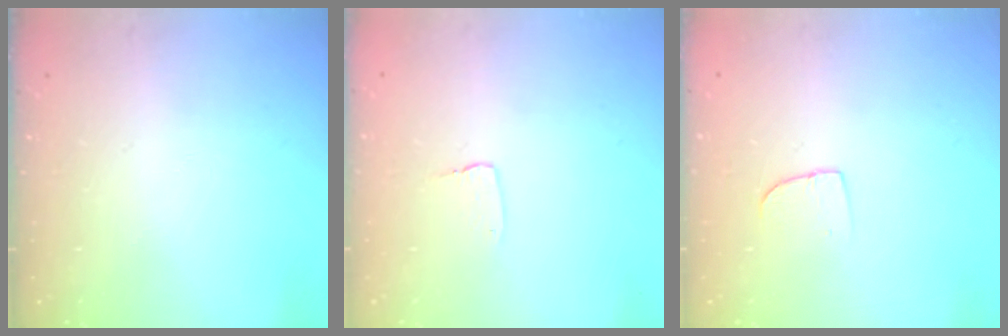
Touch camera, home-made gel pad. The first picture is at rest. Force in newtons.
{"total": 2.7, "press": 2.7, "slide": 0.2}
{"total": 5.6, "press": 5.6, "slide": 0.4}